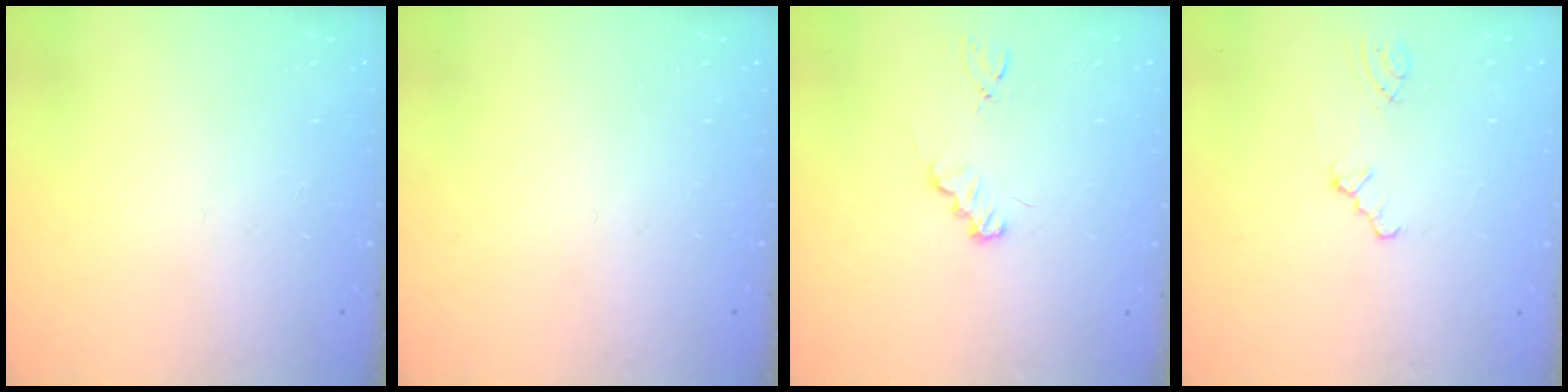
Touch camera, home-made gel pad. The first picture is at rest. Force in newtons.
{"total": 0.0}
{"total": 1.2, "press": 1.2, "slide": 0.1}
{"total": 1.0, "press": 0.9, "slide": 0.3}